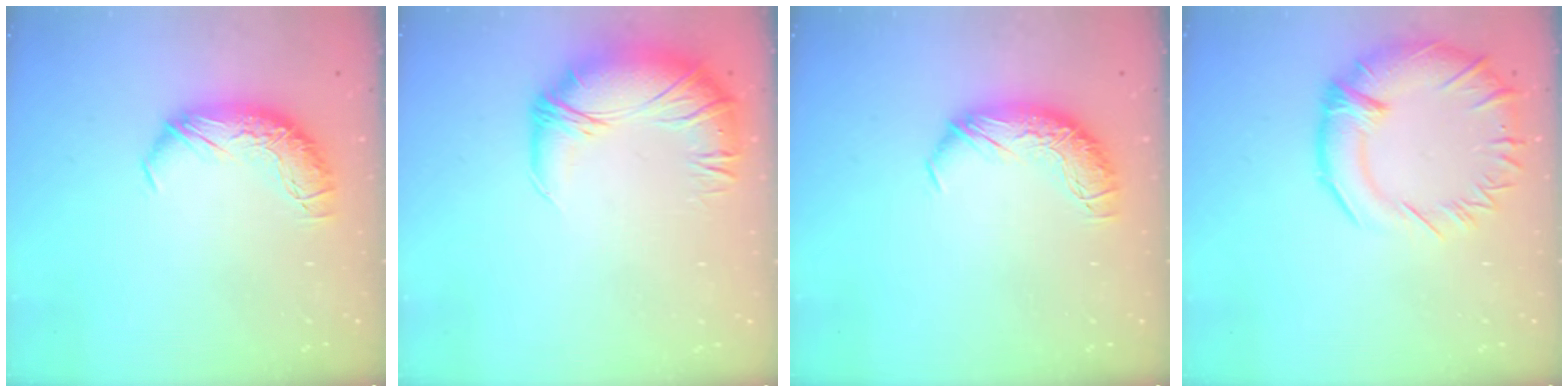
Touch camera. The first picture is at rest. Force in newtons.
{"total": 2.8, "press": 0.1, "slide": 2.8}
{"total": 0.0}
{"total": 8.5, "press": 7.8, "slide": 3.4}